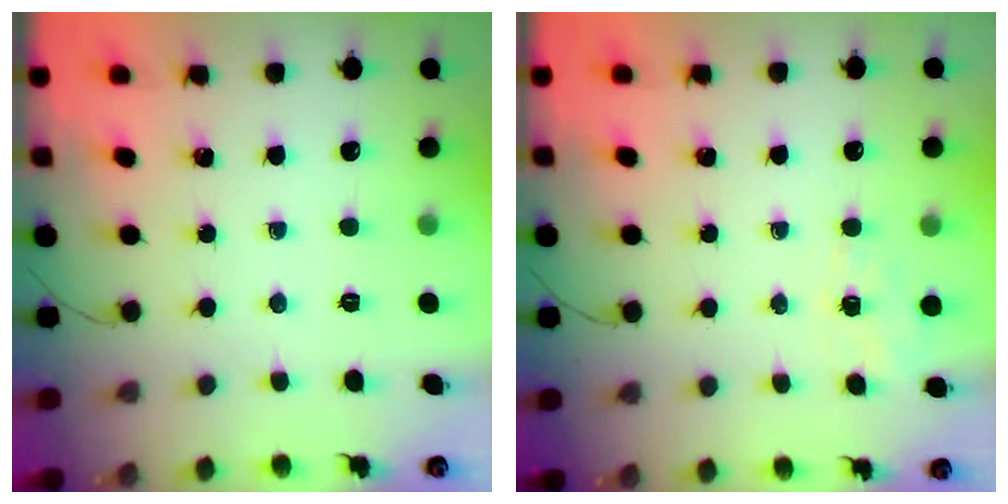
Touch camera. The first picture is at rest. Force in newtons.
{"total": 1.7, "press": 1.2, "slide": 1.3}